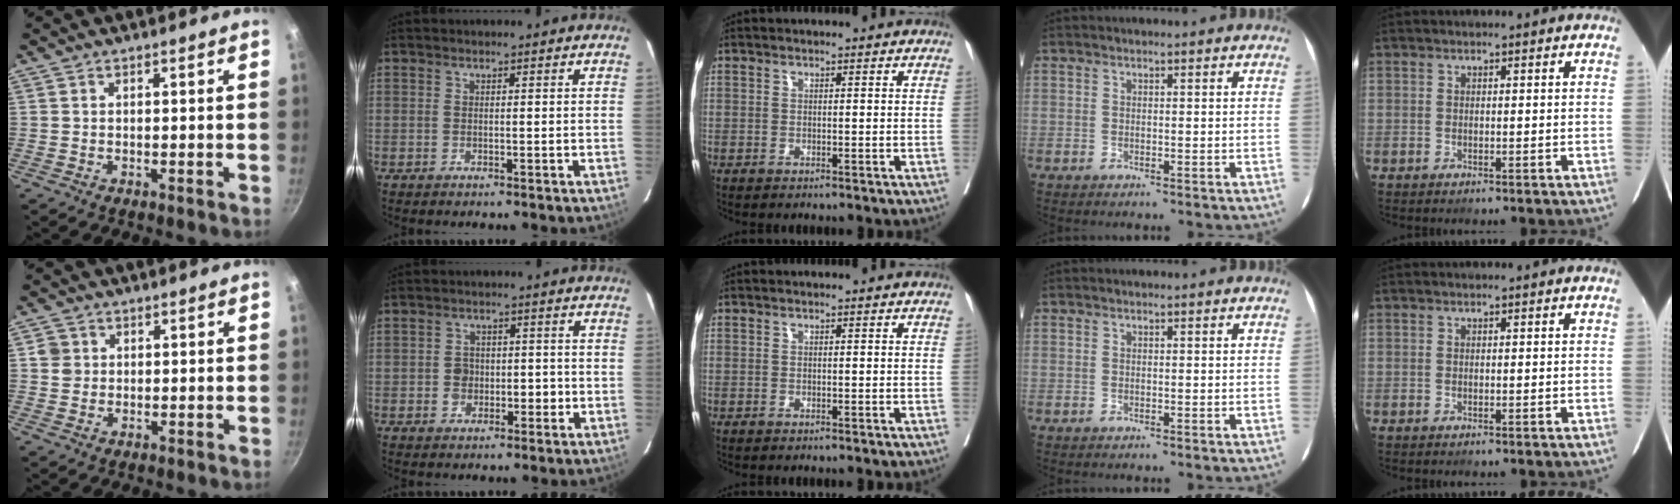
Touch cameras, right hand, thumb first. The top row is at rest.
{"thumb": {"total": 2.9, "force": [0.6, 2.7, 0.7], "torque": [0.001, 0.001, 0.009]}, "index": {"total": 4.3, "force": [-0.9, 3.2, 2.6], "torque": [-0.035, 0.015, -0.010]}}